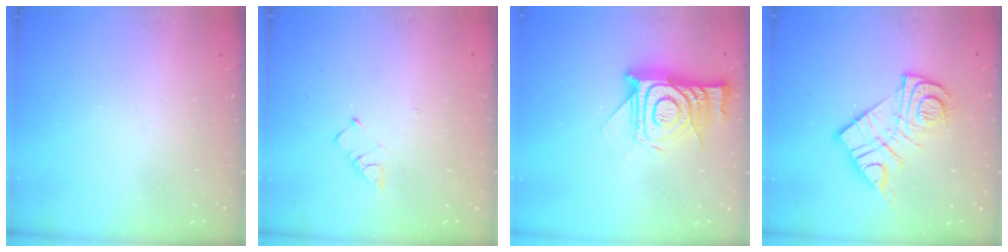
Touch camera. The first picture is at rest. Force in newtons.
{"total": 2.6, "press": 2.6, "slide": 0.5}
{"total": 15.2, "press": 15.1, "slide": 1.1}
{"total": 14.7, "press": 14.7, "slide": 1.3}